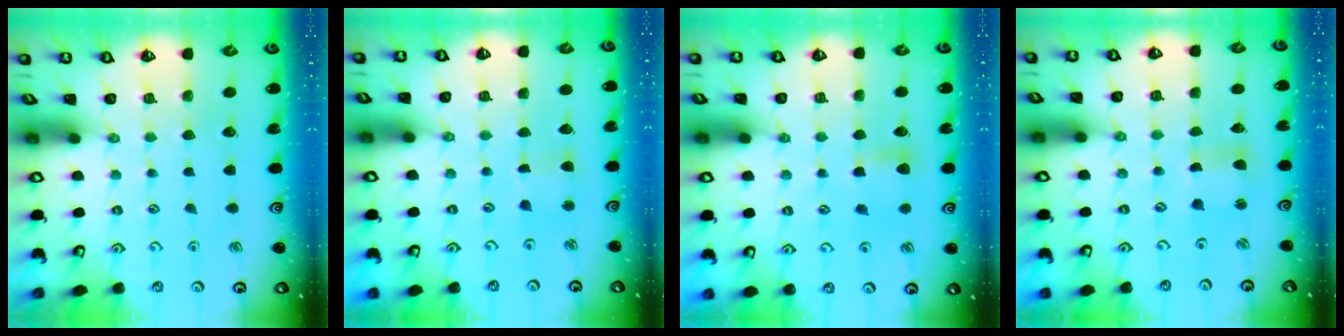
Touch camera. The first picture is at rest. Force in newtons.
{"total": 2.5, "press": 2.4, "slide": 0.3}
{"total": 5.1, "press": 5.0, "slide": 0.7}
{"total": 2.2, "press": 2.2, "slide": 0.4}